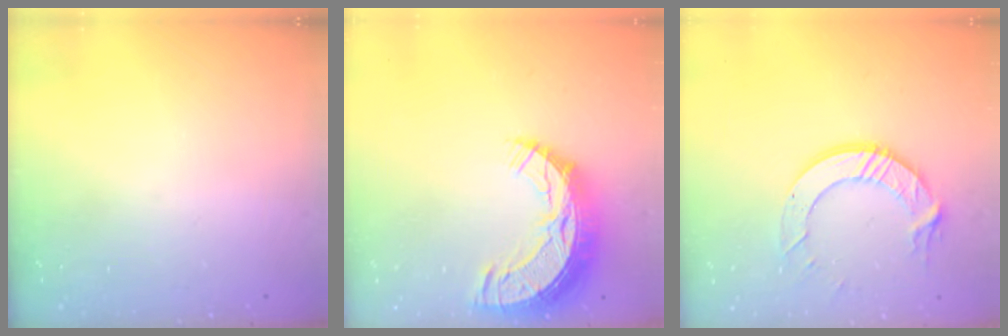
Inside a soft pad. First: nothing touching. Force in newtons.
{"total": 14.4, "press": 14.3, "slide": 1.2}
{"total": 11.1, "press": 11.0, "slide": 1.1}